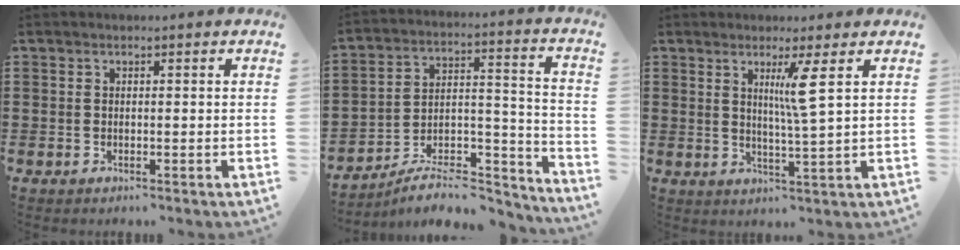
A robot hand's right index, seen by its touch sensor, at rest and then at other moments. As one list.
[{"total": 8.0, "force": [-6.8, 2.5, 3.4], "torque": [-0.041, 0.018, -0.126]}, {"total": 4.9, "force": [2.0, -0.7, 4.4], "torque": [-0.084, -0.011, 0.028]}]